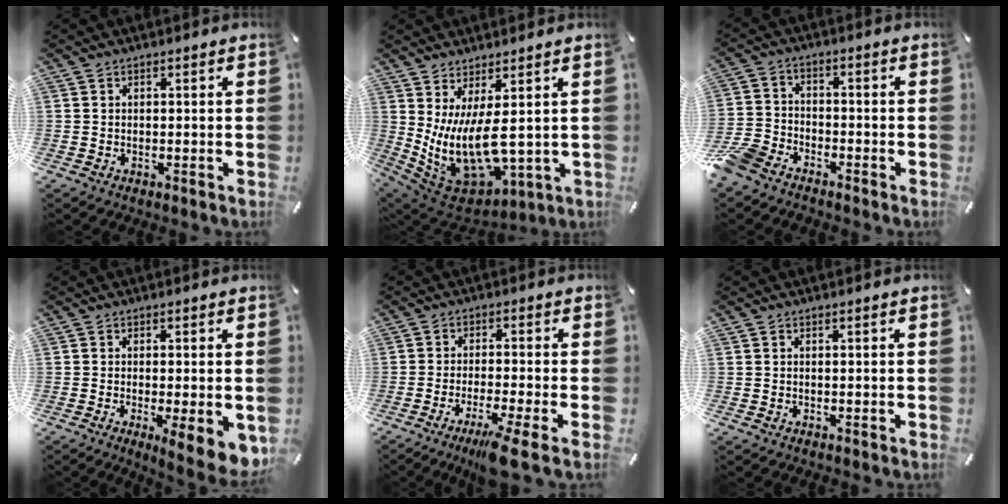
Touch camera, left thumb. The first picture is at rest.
{"total": 11.8, "force": [2.1, 5.9, 10.1], "torque": [-0.216, -0.059, 0.044]}
{"total": 7.4, "force": [-6.2, 3.4, 2.2], "torque": [-0.059, 0.026, -0.126]}
{"total": 7.7, "force": [-2.1, 1.2, 7.4], "torque": [-0.106, -0.010, -0.024]}
{"total": 7.1, "force": [-4.3, 0.1, 5.7], "torque": [-0.101, -0.004, -0.075]}
{"total": 0.0}